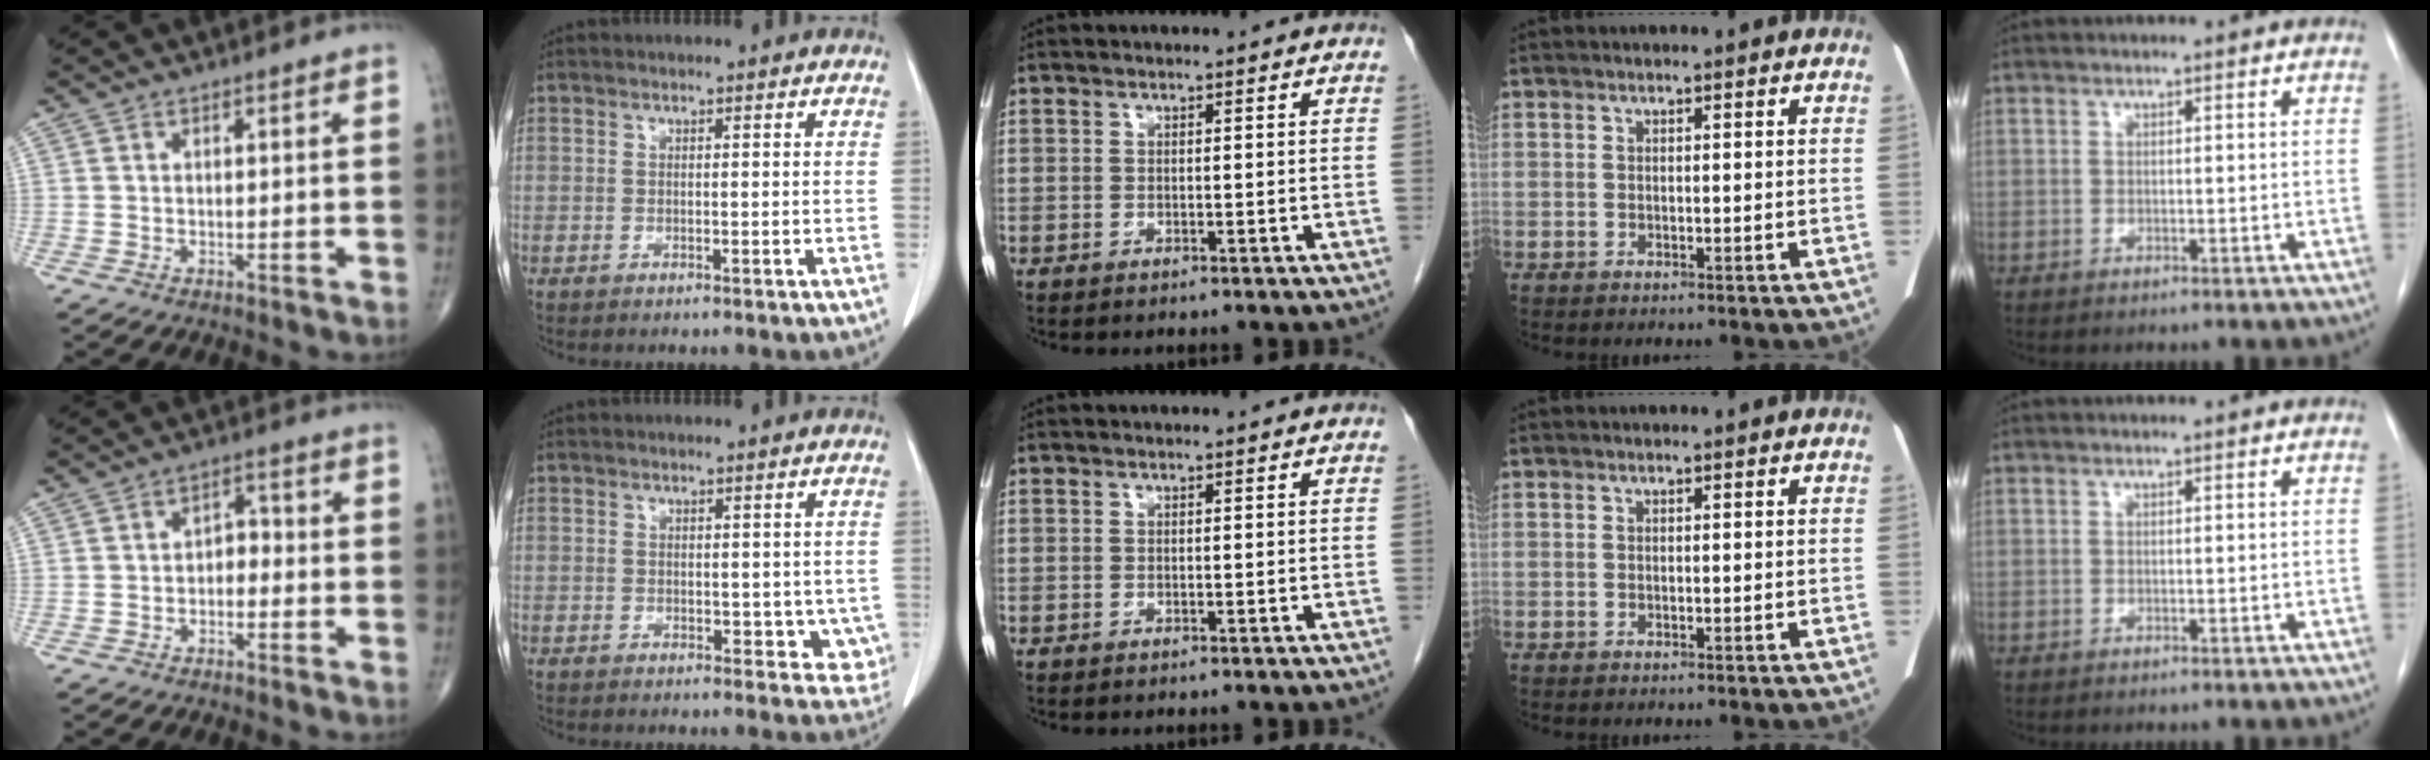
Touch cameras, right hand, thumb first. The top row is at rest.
{"thumb": {"total": 3.2, "force": [-1.1, 2.2, 2.0], "torque": [-0.013, 0.024, -0.028]}, "index": {"total": 4.7, "force": [0.1, 3.1, 3.4], "torque": [-0.011, -0.005, 0.007]}}